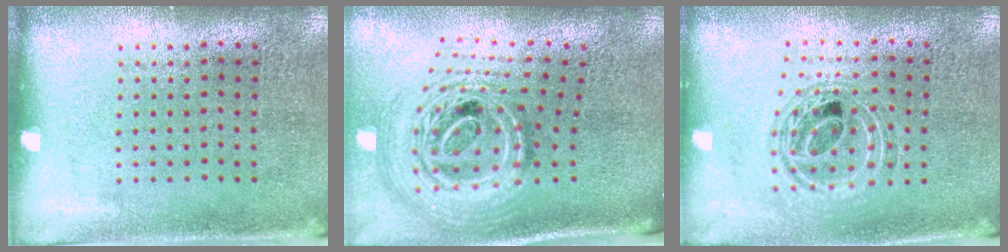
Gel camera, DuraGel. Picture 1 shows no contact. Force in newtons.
{"total": 3.1, "press": 2.1, "slide": 2.3}
{"total": 0.8, "press": 0.8, "slide": 0.1}